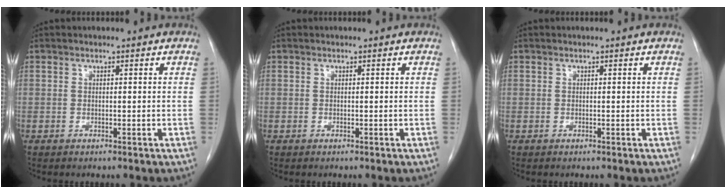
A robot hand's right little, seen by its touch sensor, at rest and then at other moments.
{"total": 0.0}
{"total": 0.0}